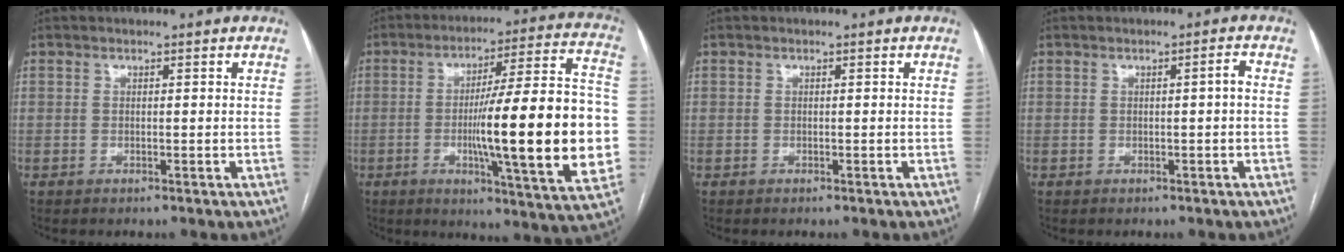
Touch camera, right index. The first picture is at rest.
{"total": 24.3, "force": [-3.2, 1.7, 24.0], "torque": [-0.304, 0.008, -0.049]}
{"total": 0.0}
{"total": 1.2, "force": [-0.1, 0.0, 1.2], "torque": [-0.017, 0.003, 0.000]}